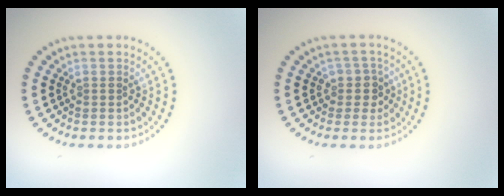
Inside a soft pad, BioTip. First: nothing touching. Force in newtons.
{"total": 1.9, "press": 1.6, "slide": 1.1}